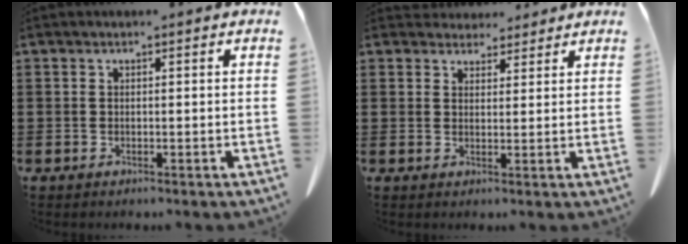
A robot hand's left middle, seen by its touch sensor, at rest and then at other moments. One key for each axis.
{"total": 3.5, "fx": 3.2, "fy": 1.3, "fz": 0.3, "tx": -0.008, "ty": -0.008, "tz": 0.061}